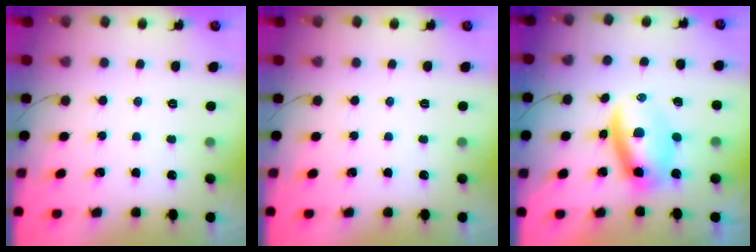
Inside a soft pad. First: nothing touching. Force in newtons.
{"total": 0.0}
{"total": 7.4, "press": 7.1, "slide": 2.0}